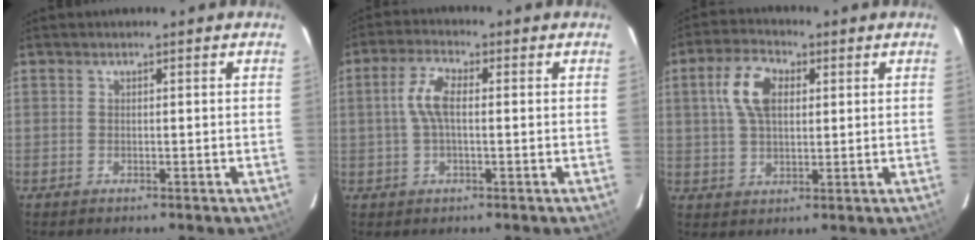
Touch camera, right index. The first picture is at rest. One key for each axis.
{"total": 5.5, "fx": 0.3, "fy": 2.1, "fz": 5.1, "tx": -0.106, "ty": 0.013, "tz": 0.007}
{"total": 8.7, "fx": 2.5, "fy": 5.0, "fz": 6.7, "tx": -0.134, "ty": 0.023, "tz": 0.047}